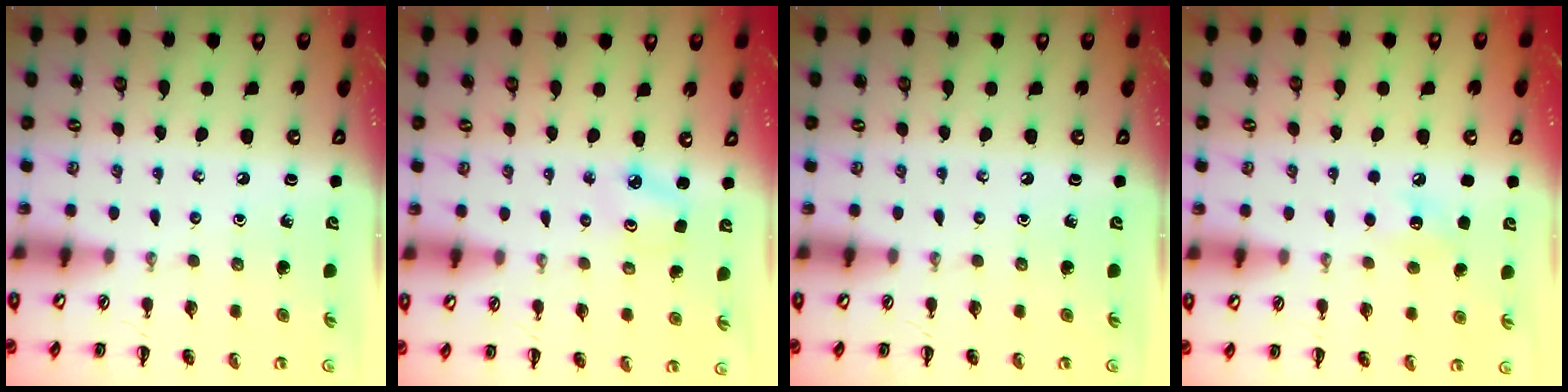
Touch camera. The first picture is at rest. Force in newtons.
{"total": 2.3, "press": 2.2, "slide": 0.6}
{"total": 0.0}
{"total": 6.2, "press": 6.0, "slide": 1.6}